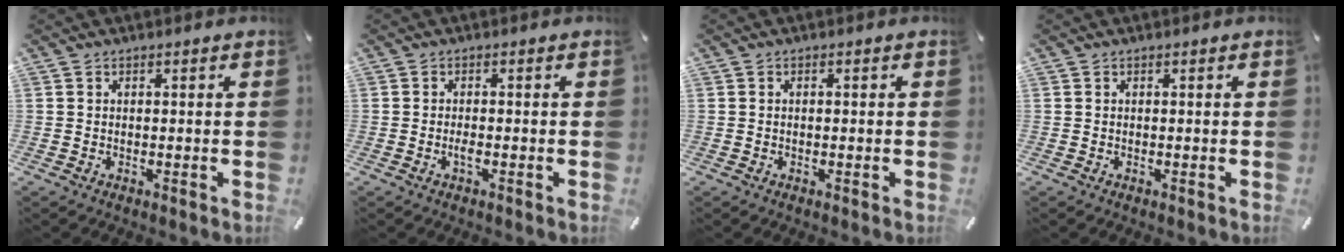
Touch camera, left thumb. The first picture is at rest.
{"total": 1.3, "force": [-0.5, 0.2, 1.2], "torque": [-0.023, 0.000, -0.008]}
{"total": 0.6, "force": [-0.1, 0.3, 0.5], "torque": [-0.009, -0.001, -0.003]}
{"total": 0.0}